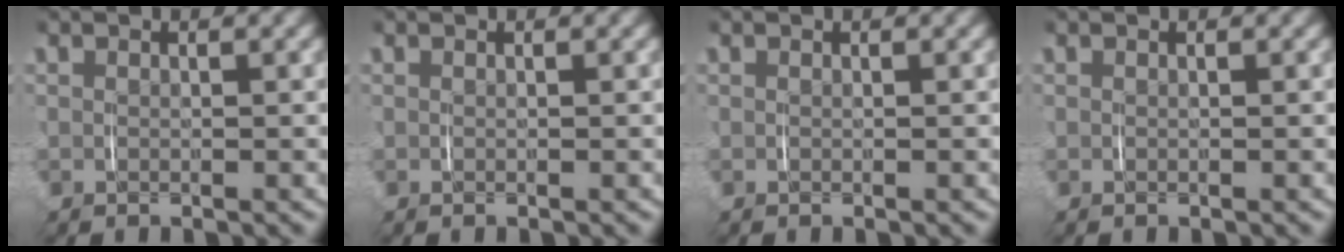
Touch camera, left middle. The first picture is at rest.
{"total": 0.0}
{"total": 0.0}
{"total": 0.0}